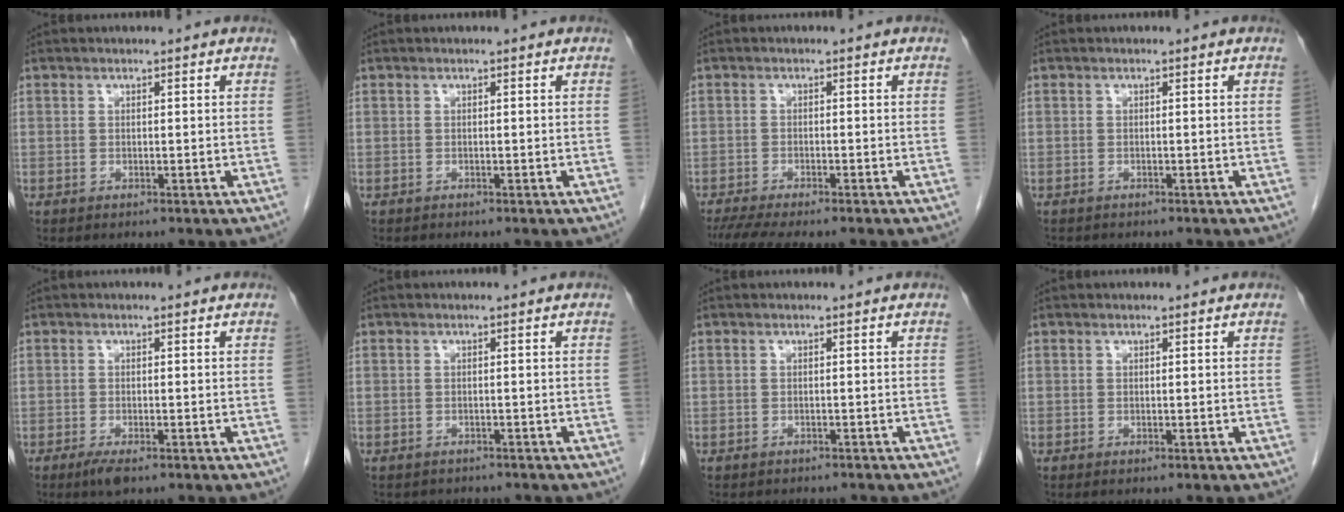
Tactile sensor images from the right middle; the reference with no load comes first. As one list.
[{"total": 0.0}, {"total": 7.7, "force": [-6.5, 0.7, 4.1], "torque": [-0.062, -0.013, -0.102]}, {"total": 1.8, "force": [-1.6, 0.8, 0.3], "torque": [-0.013, -0.002, -0.023]}, {"total": 2.4, "force": [-1.5, 0.5, 1.8], "torque": [-0.039, -0.006, -0.027]}, {"total": 3.4, "force": [-3.0, 1.4, 0.4], "torque": [-0.010, -0.001, -0.038]}, {"total": 4.3, "force": [-3.8, 1.5, 1.3], "torque": [-0.019, -0.001, -0.041]}, {"total": 0.0}]